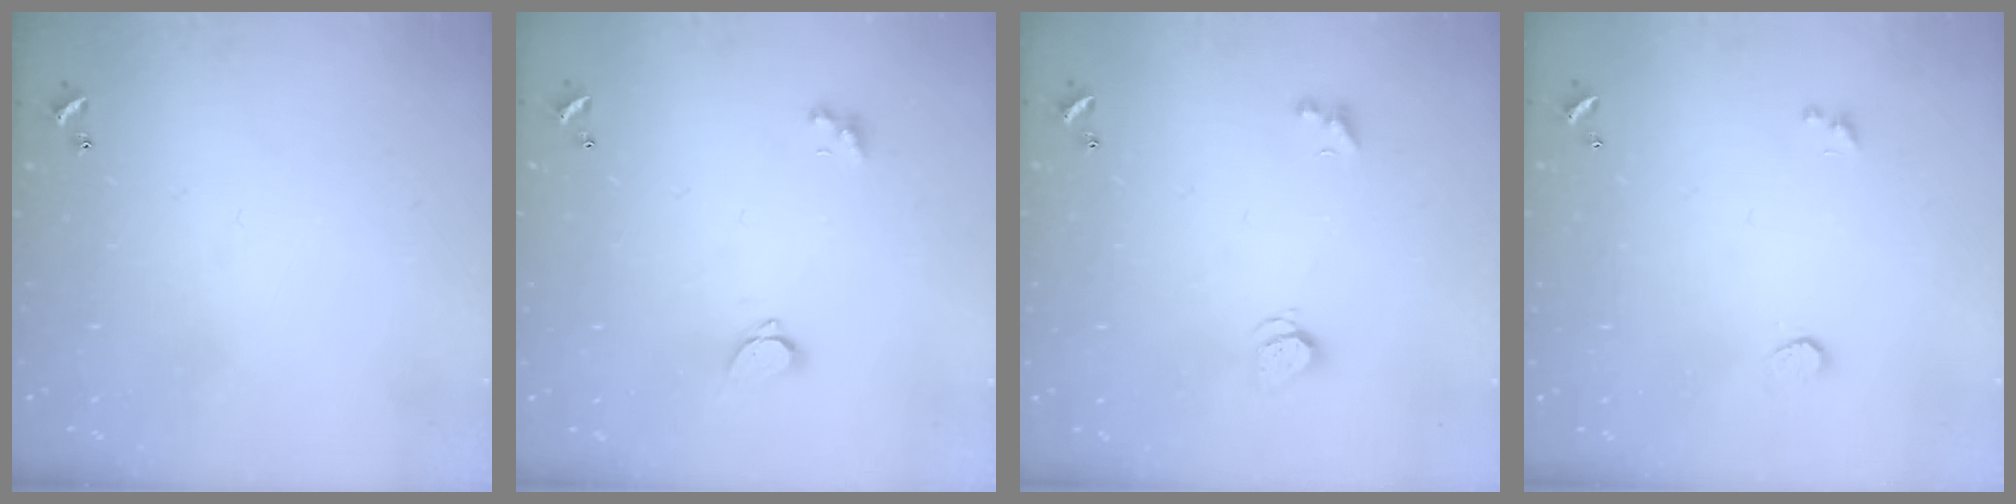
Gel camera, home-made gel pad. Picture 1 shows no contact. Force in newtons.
{"total": 2.2, "press": 2.0, "slide": 0.9}
{"total": 2.0, "press": 2.0, "slide": 0.3}
{"total": 1.0, "press": 0.7, "slide": 0.7}